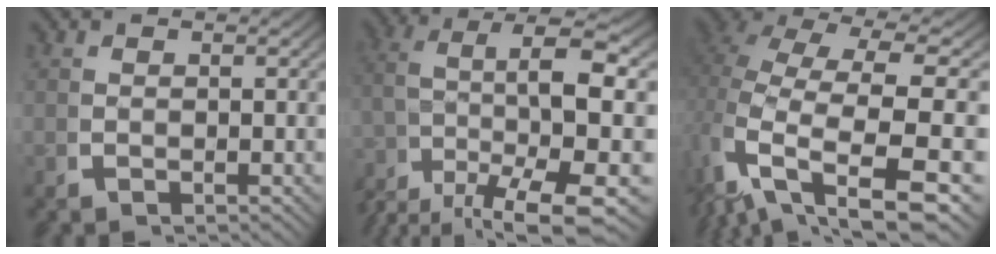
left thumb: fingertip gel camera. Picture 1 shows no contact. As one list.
[{"total": 9.9, "force": [-1.4, 4.8, 8.6], "torque": [-0.181, -0.046, 0.008]}, {"total": 11.8, "force": [-1.6, 6.6, 9.7], "torque": [-0.228, -0.046, 0.001]}]